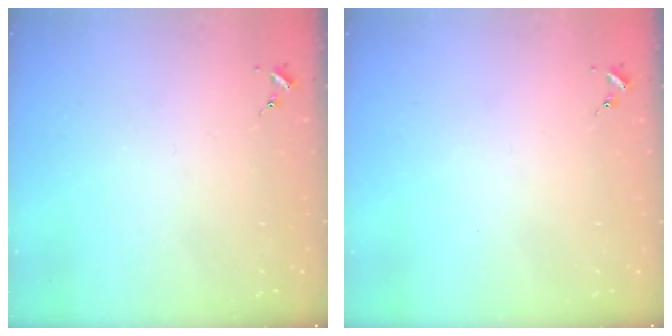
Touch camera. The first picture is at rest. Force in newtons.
{"total": 0.0}